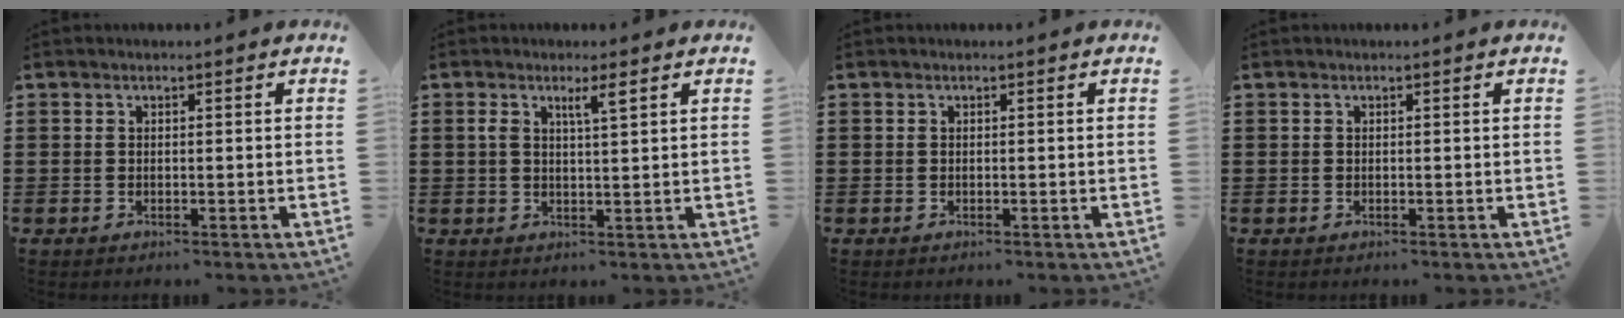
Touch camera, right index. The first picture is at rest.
{"total": 2.9, "force": [1.5, 0.5, 2.4], "torque": [-0.051, 0.003, 0.024]}
{"total": 0.0}
{"total": 0.0}